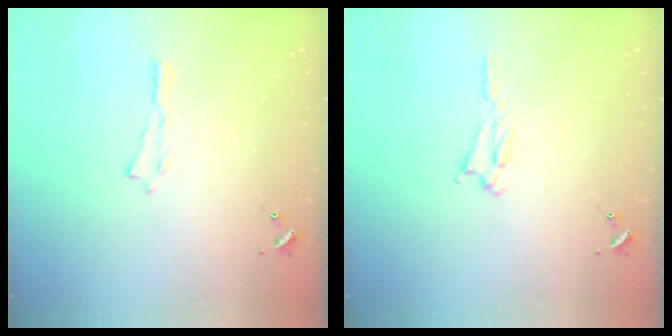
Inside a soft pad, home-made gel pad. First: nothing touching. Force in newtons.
{"total": 1.6, "press": 1.5, "slide": 0.4}